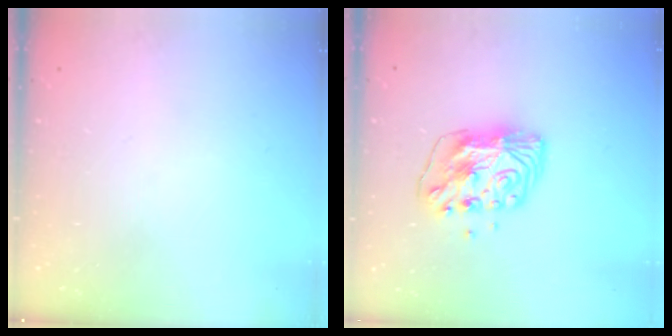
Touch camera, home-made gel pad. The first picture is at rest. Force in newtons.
{"total": 10.2, "press": 10.2, "slide": 0.9}